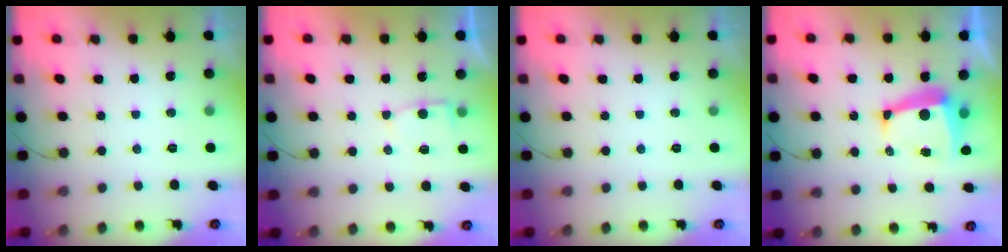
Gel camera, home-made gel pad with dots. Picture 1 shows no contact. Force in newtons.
{"total": 3.3, "press": 3.3, "slide": 0.4}
{"total": 0.0}
{"total": 9.1, "press": 9.0, "slide": 0.9}